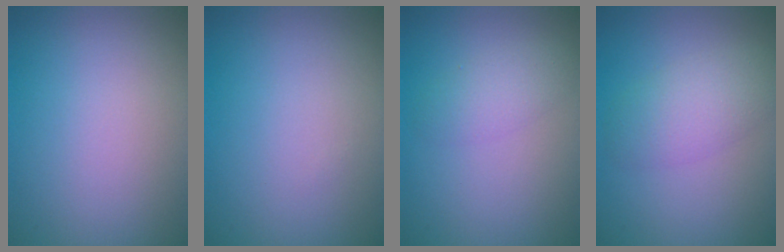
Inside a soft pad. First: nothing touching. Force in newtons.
{"total": 0.0}
{"total": 1.9, "press": 1.9, "slide": 0.1}
{"total": 3.5, "press": 3.5, "slide": 0.4}